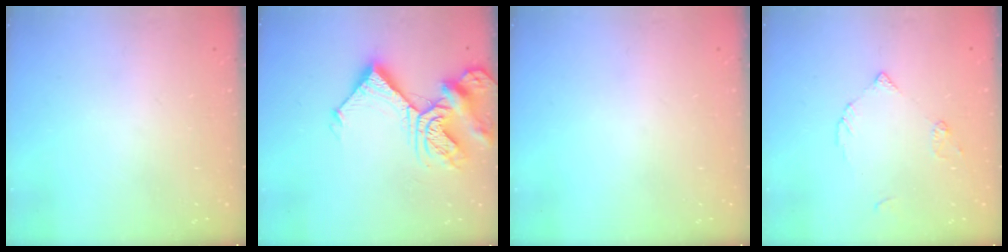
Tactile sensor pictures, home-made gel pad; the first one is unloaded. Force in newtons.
{"total": 14.3, "press": 14.2, "slide": 1.6}
{"total": 0.0}
{"total": 5.8, "press": 5.7, "slide": 0.7}